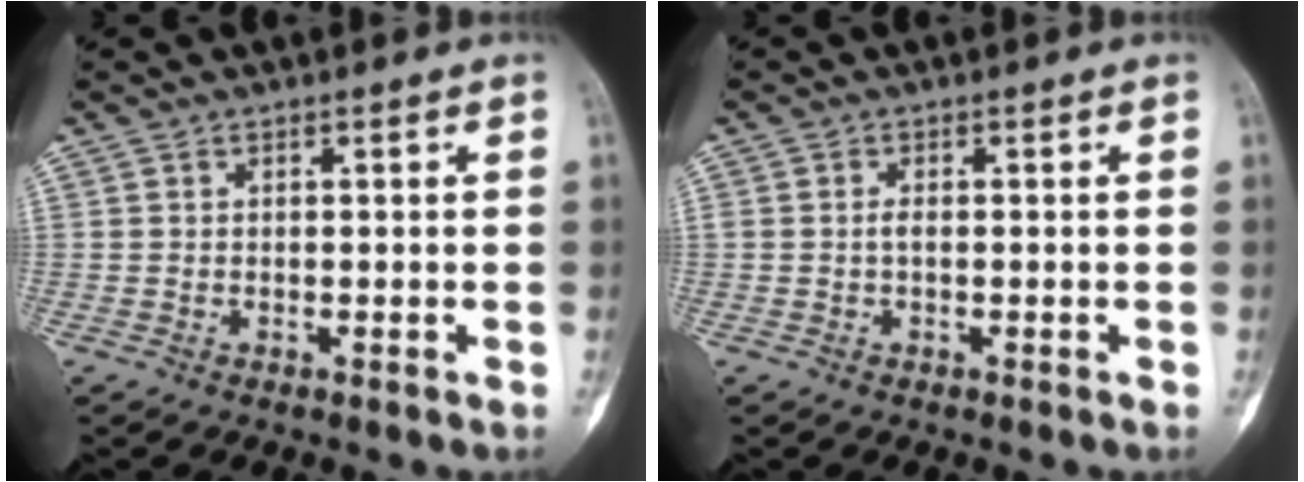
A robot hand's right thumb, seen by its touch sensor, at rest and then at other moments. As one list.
[{"total": 1.0, "force": [-0.1, 0.4, 0.9], "torque": [-0.019, 0.001, -0.004]}]